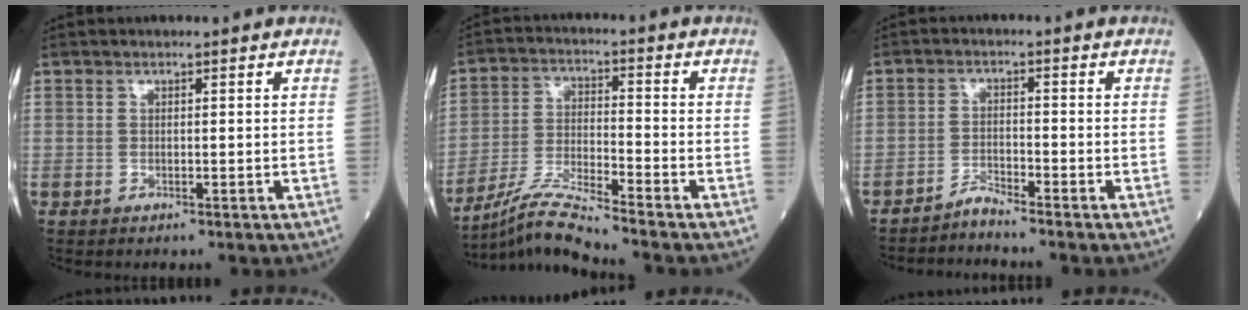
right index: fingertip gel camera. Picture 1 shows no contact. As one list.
[{"total": 8.9, "force": [-8.0, -1.8, 3.6], "torque": [-0.072, -0.020, -0.150]}, {"total": 2.7, "force": [-2.5, -0.8, 0.1], "torque": [-0.002, -0.014, -0.049]}]